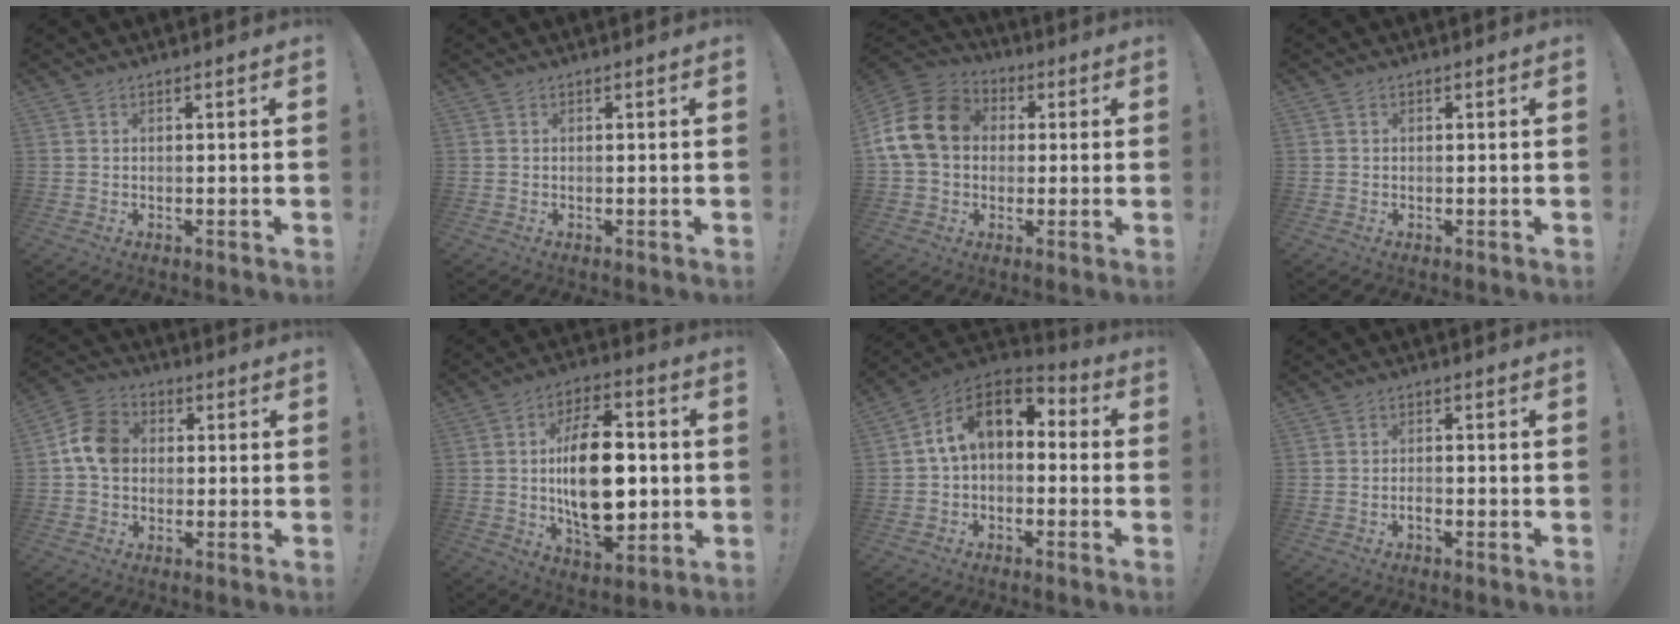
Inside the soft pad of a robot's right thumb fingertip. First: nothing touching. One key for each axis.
{"total": 0.0}
{"total": 17.4, "fx": 2.8, "fy": 13.7, "fz": 10.5, "tx": -0.184, "ty": 0.012, "tz": 0.056}
{"total": 0.0}
{"total": 10.4, "fx": 0.6, "fy": 8.2, "fz": 6.3, "tx": -0.090, "ty": 0.019, "tz": 0.016}
{"total": 21.8, "fx": -0.3, "fy": 12.2, "fz": 18.1, "tx": -0.300, "ty": 0.002, "tz": -0.002}
{"total": 12.6, "fx": 2.7, "fy": 7.7, "fz": 9.6, "tx": -0.151, "ty": 0.006, "tz": 0.046}
{"total": 1.9, "fx": -1.2, "fy": 0.5, "fz": 1.3, "tx": -0.022, "ty": 0.000, "tz": -0.022}